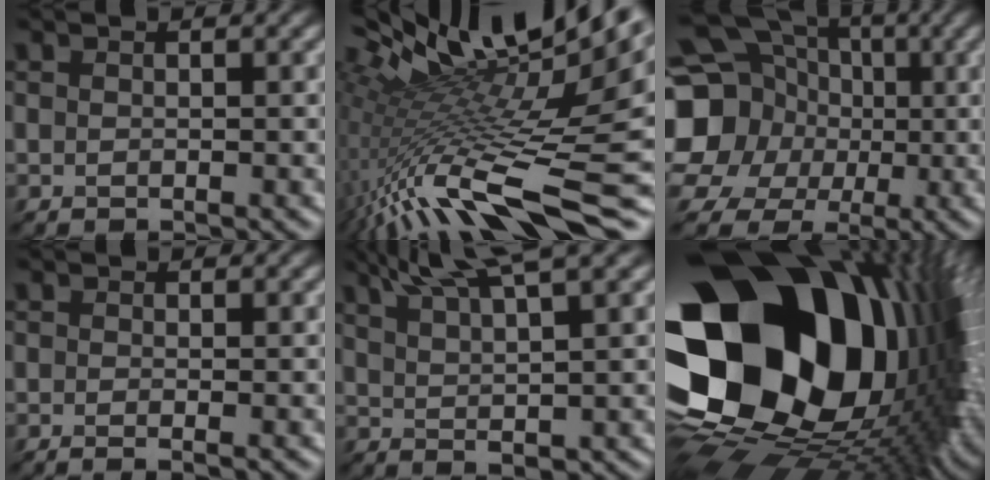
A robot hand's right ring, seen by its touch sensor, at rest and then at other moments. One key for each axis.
{"total": 15.3, "fx": 3.6, "fy": 4.1, "fz": 14.2, "tx": -0.258, "ty": 0.014, "tz": 0.075}
{"total": 19.8, "fx": 1.6, "fy": 18.4, "fz": 7.1, "tx": -0.176, "ty": 0.016, "tz": -0.025}
{"total": 1.0, "fx": -0.2, "fy": 0.3, "fz": 1.0, "tx": -0.019, "ty": -0.009, "tz": -0.011}
{"total": 7.7, "fx": 5.4, "fy": 1.5, "fz": 5.3, "tx": -0.076, "ty": 0.017, "tz": 0.079}
{"total": 23.2, "fx": 2.8, "fy": 16.6, "fz": 16.0, "tx": -0.316, "ty": -0.072, "tz": 0.085}